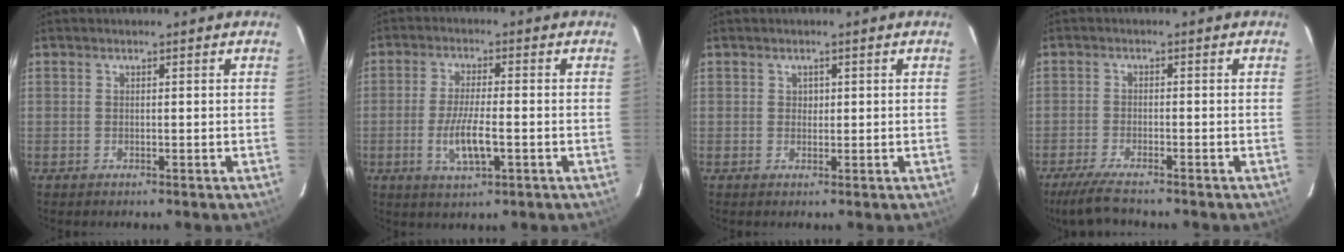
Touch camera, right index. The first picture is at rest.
{"total": 7.2, "force": [-2.1, 1.7, 6.7], "torque": [-0.134, -0.011, -0.038]}
{"total": 1.0, "force": [0.3, 1.0, 0.1], "torque": [0.004, 0.003, 0.005]}
{"total": 6.2, "force": [-5.3, 0.6, 3.2], "torque": [-0.086, -0.020, -0.098]}